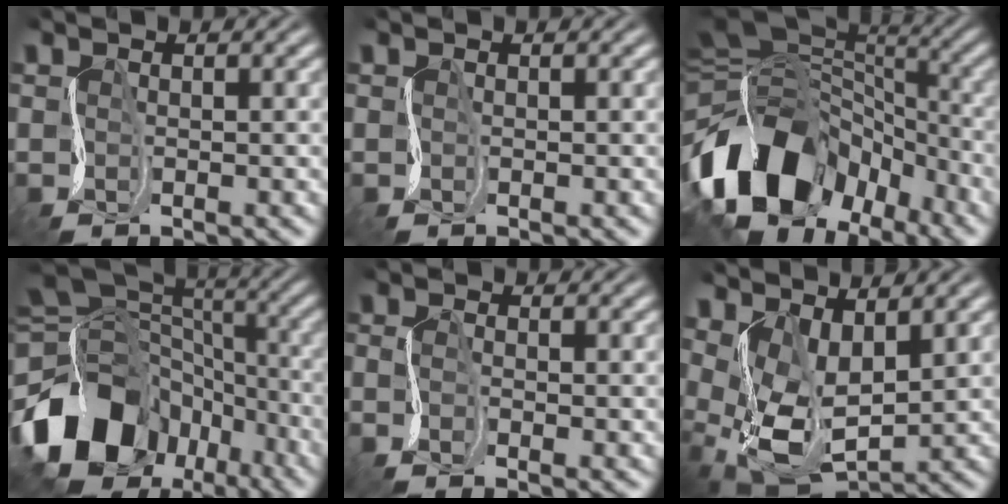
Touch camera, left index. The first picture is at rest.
{"total": 0.0}
{"total": 14.6, "force": [-6.6, 9.9, 8.5], "torque": [-0.171, 0.001, -0.118]}
{"total": 14.2, "force": [-6.4, 10.5, 7.1], "torque": [-0.158, -0.010, -0.113]}
{"total": 1.3, "force": [-0.7, 0.3, 1.1], "torque": [-0.029, -0.001, -0.023]}
{"total": 8.2, "force": [1.1, 4.6, 6.6], "torque": [-0.145, -0.015, 0.028]}